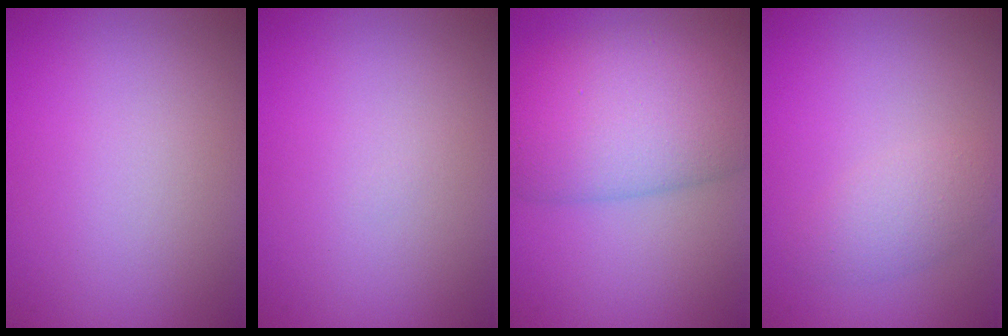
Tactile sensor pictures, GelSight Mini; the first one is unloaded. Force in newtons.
{"total": 0.0}
{"total": 10.5, "press": 10.5, "slide": 0.4}
{"total": 2.2, "press": 2.2, "slide": 0.1}